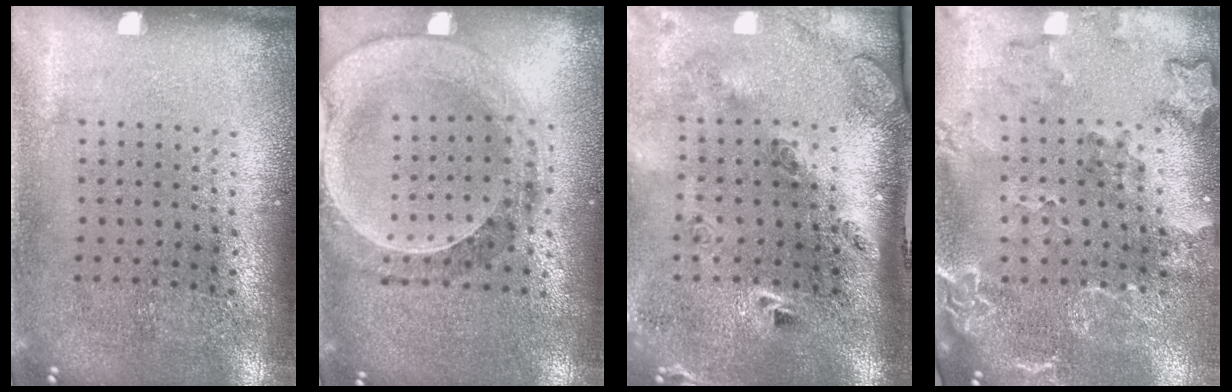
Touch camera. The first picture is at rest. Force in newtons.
{"total": 0.9, "press": 0.9, "slide": 0.2}
{"total": 3.0, "press": 1.9, "slide": 2.2}
{"total": 2.1, "press": 2.0, "slide": 0.8}